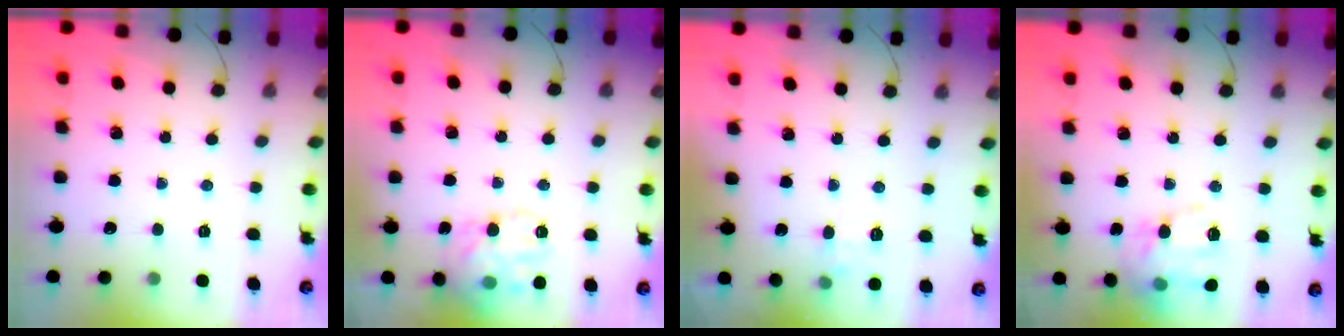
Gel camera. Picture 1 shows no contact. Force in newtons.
{"total": 12.8, "press": 12.8, "slide": 1.1}
{"total": 5.5, "press": 5.2, "slide": 1.9}
{"total": 13.0, "press": 13.0, "slide": 0.9}